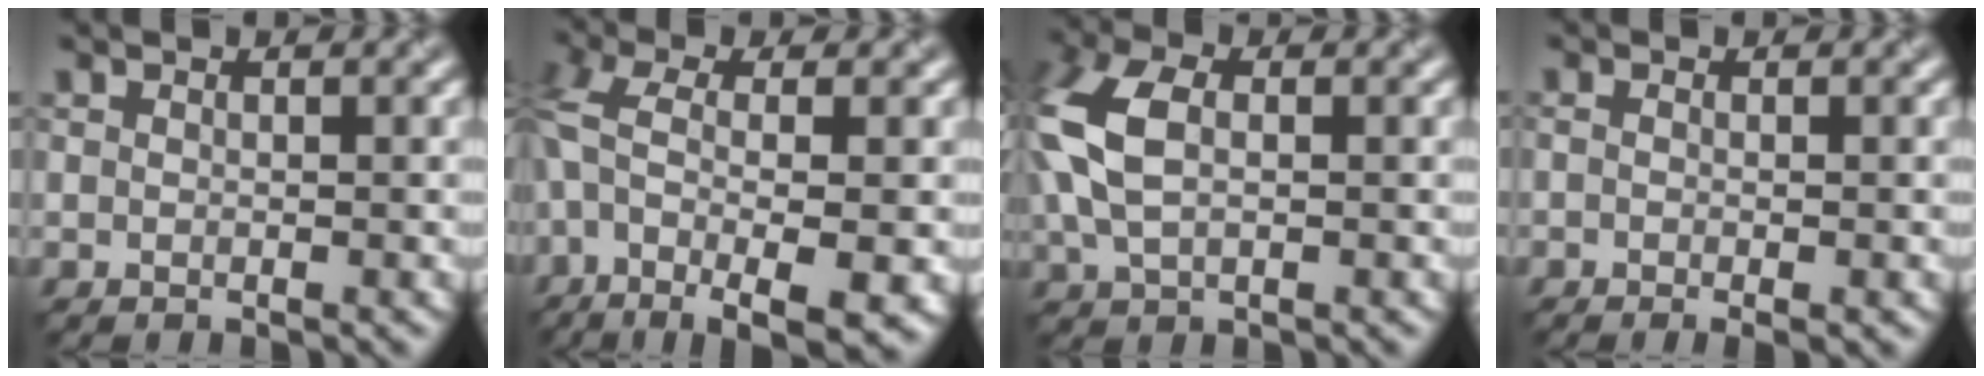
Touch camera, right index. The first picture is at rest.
{"total": 7.4, "force": [-2.6, 2.2, 6.6], "torque": [-0.134, 0.004, -0.035]}
{"total": 6.2, "force": [0.2, 3.8, 4.9], "torque": [-0.143, 0.017, 0.012]}
{"total": 2.4, "force": [-0.6, 0.9, 2.1], "torque": [-0.023, 0.007, -0.008]}